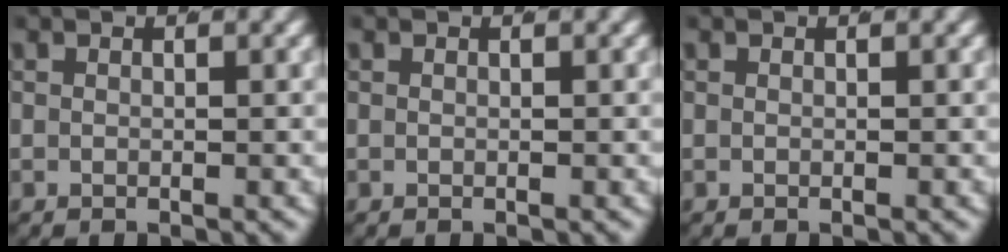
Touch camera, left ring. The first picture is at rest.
{"total": 0.0}
{"total": 0.0}